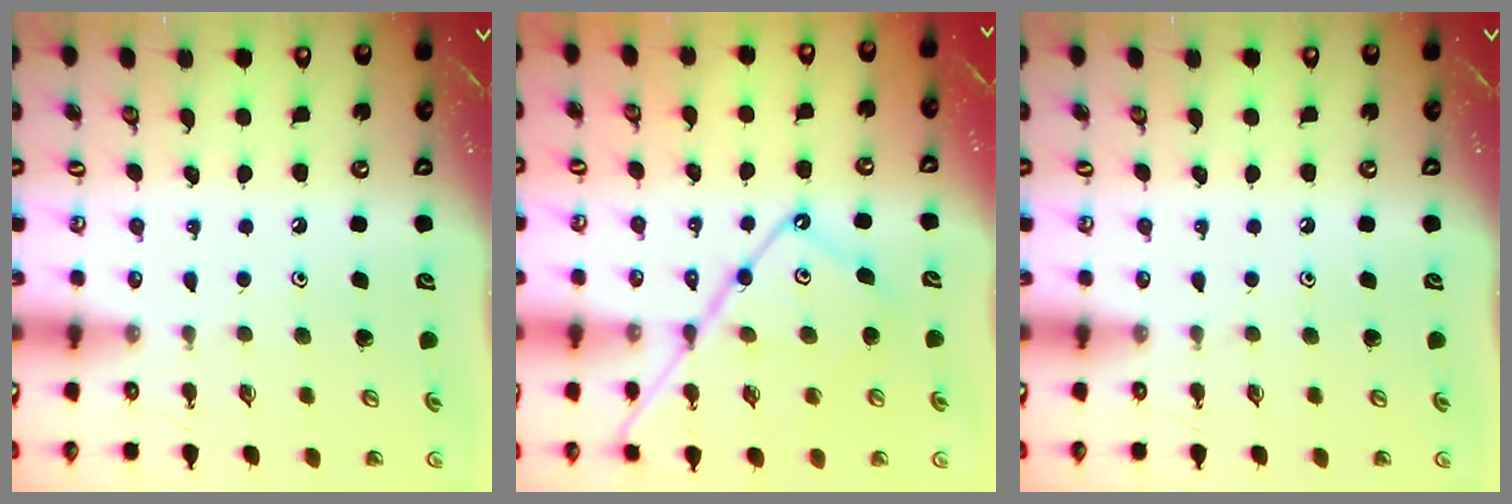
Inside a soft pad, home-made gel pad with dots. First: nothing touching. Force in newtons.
{"total": 15.1, "press": 15.0, "slide": 1.4}
{"total": 0.0}